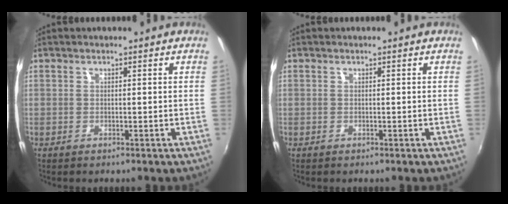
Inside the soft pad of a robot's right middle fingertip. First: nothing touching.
{"total": 0.0}